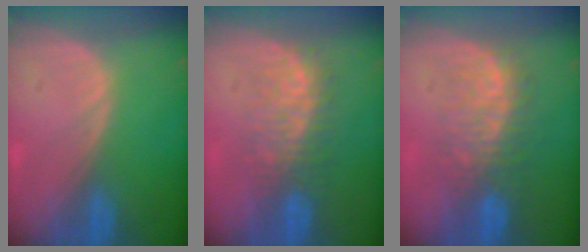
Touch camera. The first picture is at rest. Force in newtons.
{"total": 6.7, "press": 6.6, "slide": 1.2}
{"total": 7.8, "press": 7.6, "slide": 1.6}